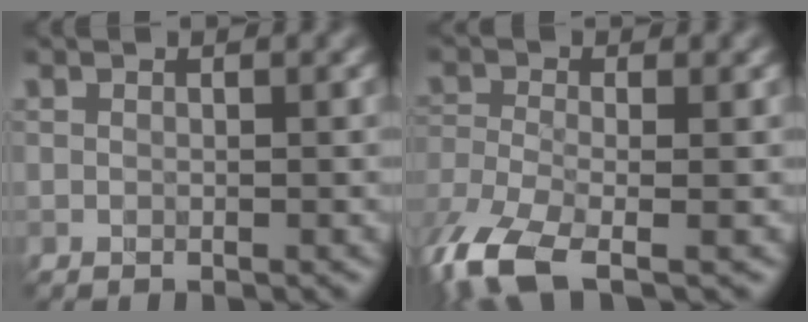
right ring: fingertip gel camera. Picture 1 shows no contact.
{"total": 7.0, "force": [-4.4, 2.5, 4.7], "torque": [-0.107, -0.018, -0.098]}